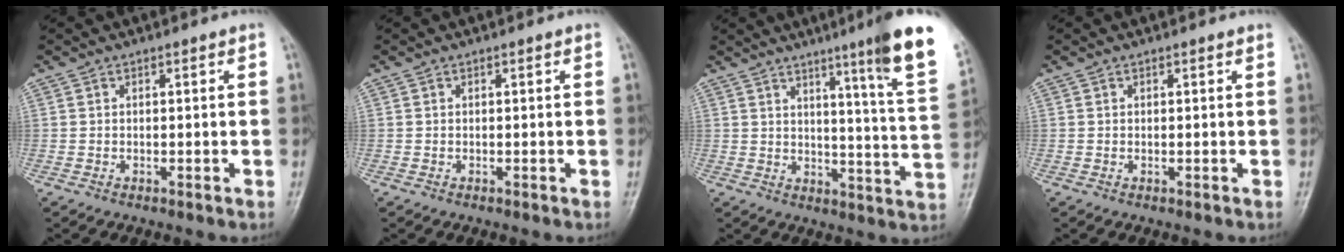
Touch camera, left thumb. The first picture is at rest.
{"total": 0.0}
{"total": 15.4, "force": [9.1, 0.1, 12.5], "torque": [-0.157, -0.056, 0.115]}
{"total": 0.0}